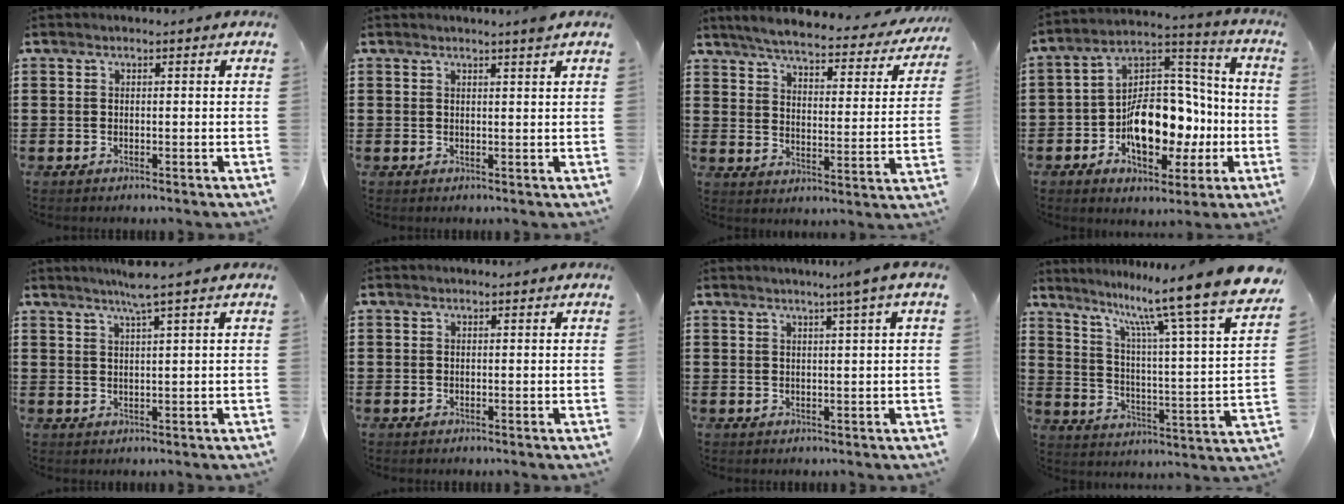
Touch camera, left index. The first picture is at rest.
{"total": 1.6, "force": [1.3, -0.4, 0.9], "torque": [-0.018, -0.006, 0.024]}
{"total": 4.9, "force": [4.5, 0.3, 1.9], "torque": [-0.061, -0.030, 0.072]}
{"total": 12.5, "force": [-3.3, 8.3, 8.7], "torque": [-0.148, 0.009, -0.055]}
{"total": 3.4, "force": [2.2, -0.6, 2.5], "torque": [-0.051, 0.000, 0.038]}
{"total": 0.0}
{"total": 2.4, "force": [1.2, -0.9, 1.9], "torque": [-0.035, -0.008, 0.020]}
{"total": 12.0, "force": [10.2, -1.1, 6.3], "torque": [-0.128, -0.093, 0.154]}